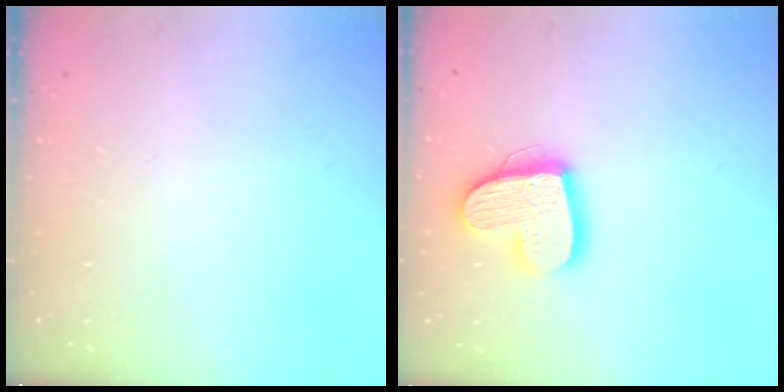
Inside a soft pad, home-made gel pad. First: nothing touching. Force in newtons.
{"total": 16.2, "press": 16.2, "slide": 1.4}